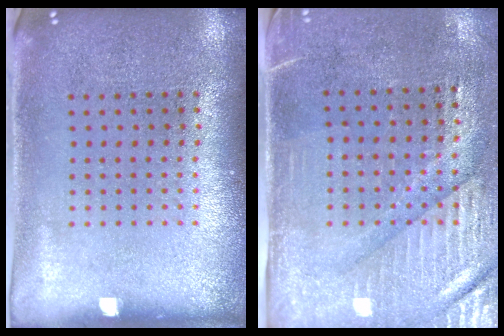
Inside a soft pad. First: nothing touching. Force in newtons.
{"total": 3.2, "press": 2.9, "slide": 1.5}